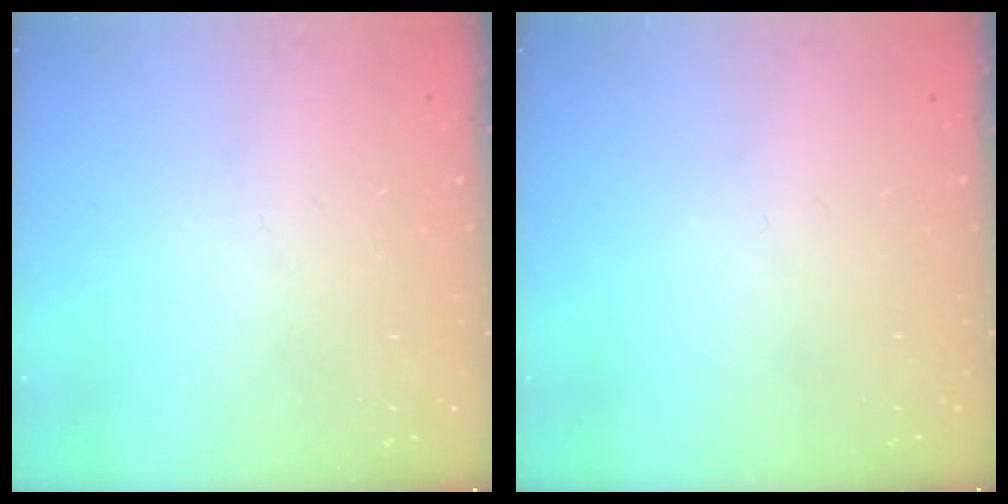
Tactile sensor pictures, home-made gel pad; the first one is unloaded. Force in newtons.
{"total": 0.0}